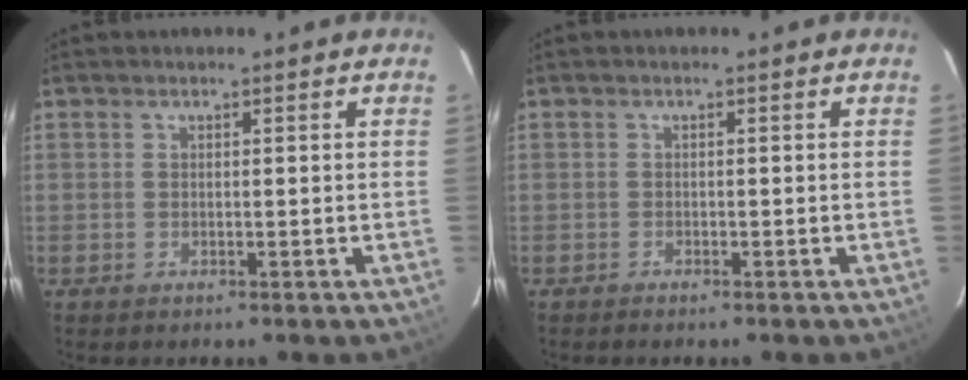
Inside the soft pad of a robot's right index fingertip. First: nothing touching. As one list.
[{"total": 0.6, "force": [-0.6, 0.1, 0.1], "torque": [-0.006, -0.001, -0.010]}]